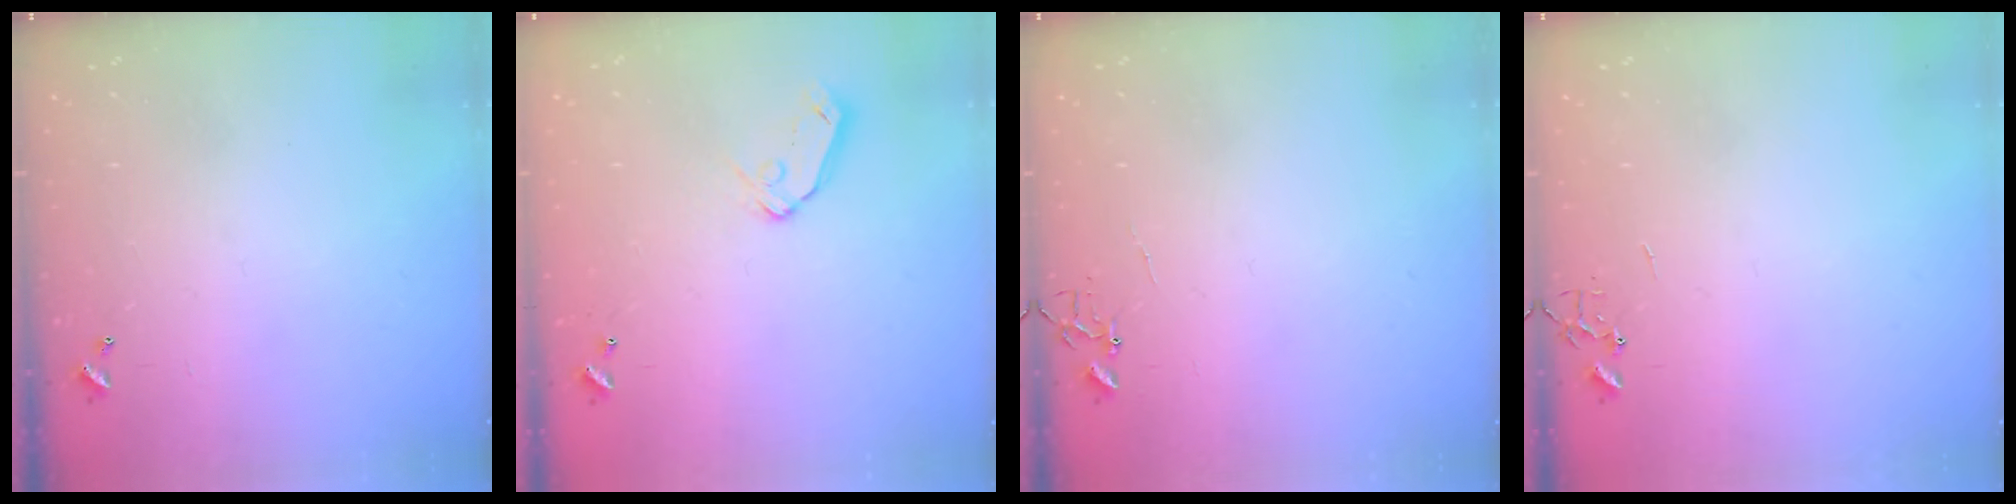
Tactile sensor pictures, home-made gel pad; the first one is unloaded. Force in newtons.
{"total": 7.1, "press": 7.1, "slide": 0.8}
{"total": 4.3, "press": 4.3, "slide": 0.3}
{"total": 0.0}